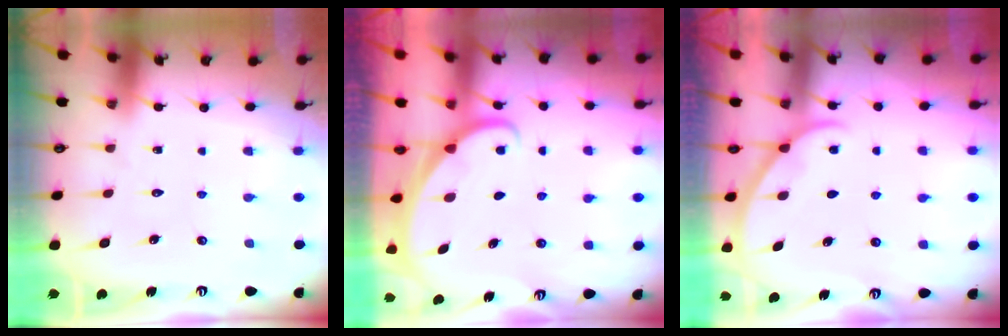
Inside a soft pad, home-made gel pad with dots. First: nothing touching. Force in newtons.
{"total": 1.2, "press": 1.2, "slide": 0.0}
{"total": 2.6, "press": 2.6, "slide": 0.3}